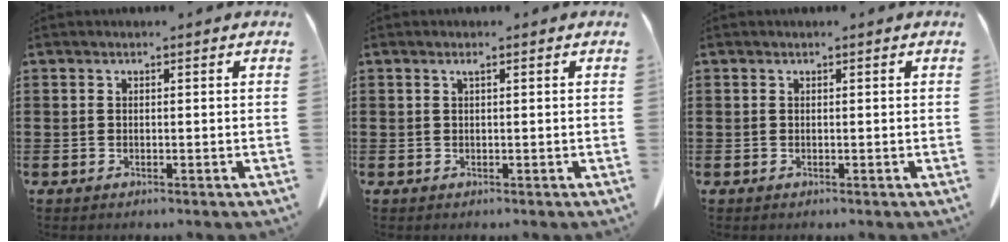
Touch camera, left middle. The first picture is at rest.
{"total": 0.7, "force": [0.3, 0.0, 0.6], "torque": [-0.012, 0.000, 0.005]}
{"total": 0.0}